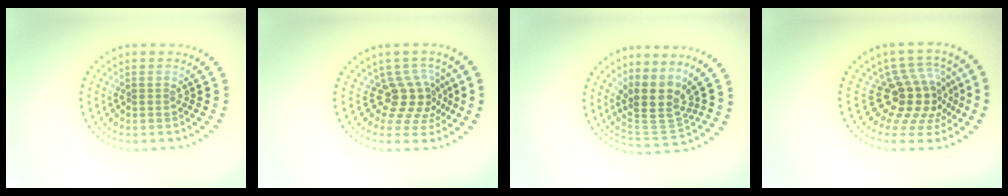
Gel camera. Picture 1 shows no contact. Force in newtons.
{"total": 3.6, "press": 2.6, "slide": 2.4}
{"total": 4.1, "press": 3.1, "slide": 2.6}
{"total": 5.1, "press": 3.7, "slide": 3.5}